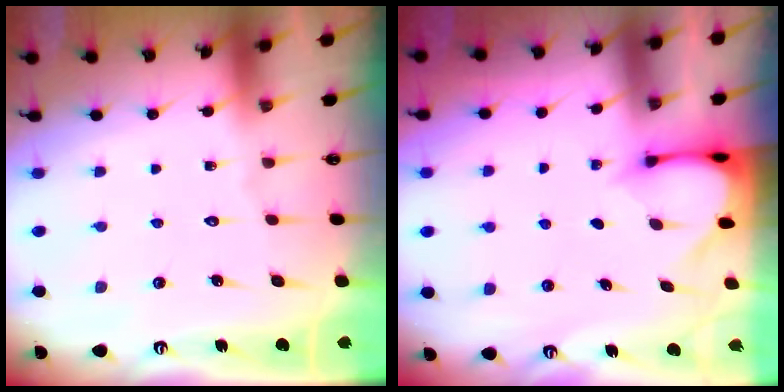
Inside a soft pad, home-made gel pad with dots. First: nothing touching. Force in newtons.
{"total": 3.4, "press": 3.4, "slide": 0.3}